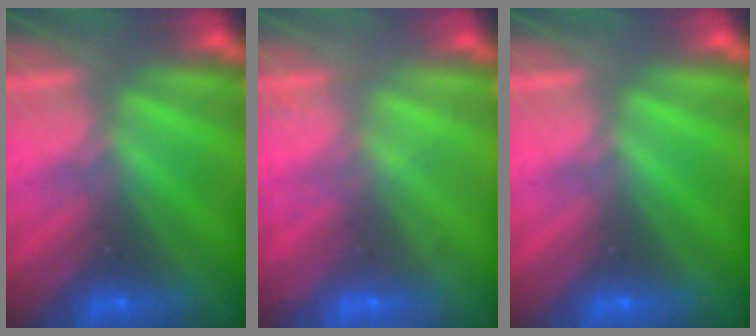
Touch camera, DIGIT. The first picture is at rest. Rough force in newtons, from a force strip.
{"total": 2.1}
{"total": 0.0}